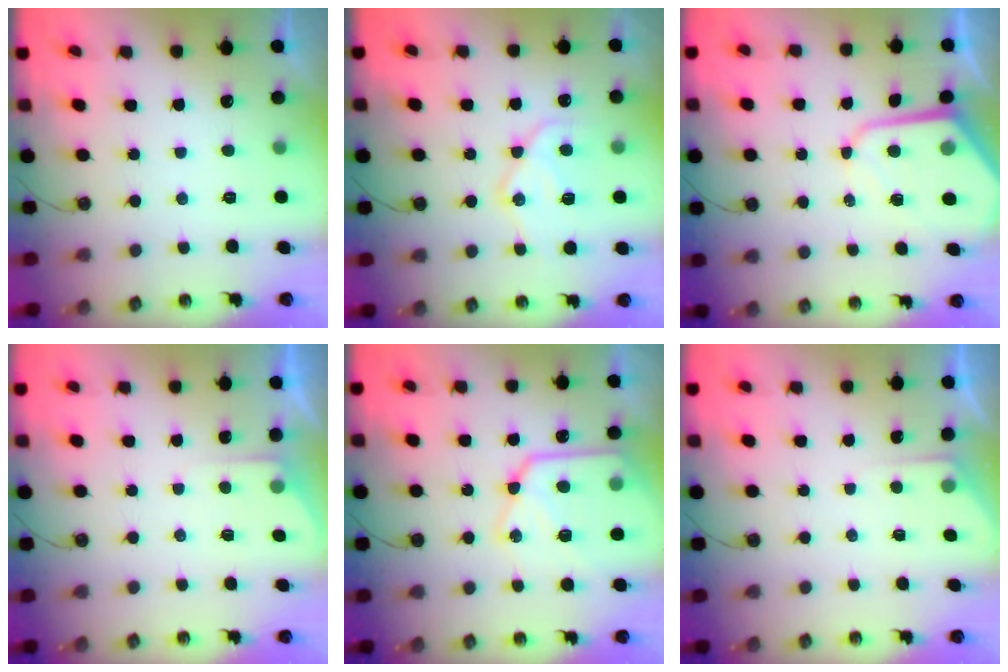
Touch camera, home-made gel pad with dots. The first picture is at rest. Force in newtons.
{"total": 13.5, "press": 13.5, "slide": 1.1}
{"total": 9.6, "press": 9.5, "slide": 0.7}
{"total": 3.7, "press": 3.6, "slide": 0.5}
{"total": 18.8, "press": 18.7, "slide": 1.9}
{"total": 3.4, "press": 3.3, "slide": 0.5}